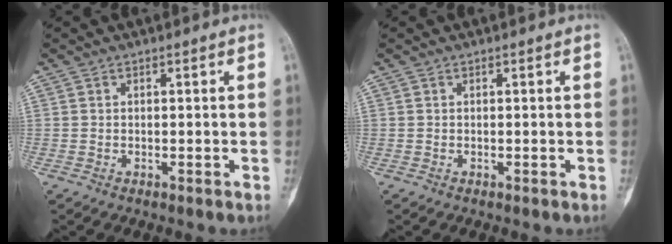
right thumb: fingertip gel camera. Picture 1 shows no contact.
{"total": 0.0}